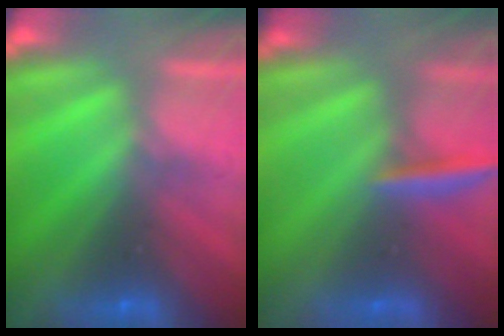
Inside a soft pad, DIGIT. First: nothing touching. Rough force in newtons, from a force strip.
{"total": 2.8}